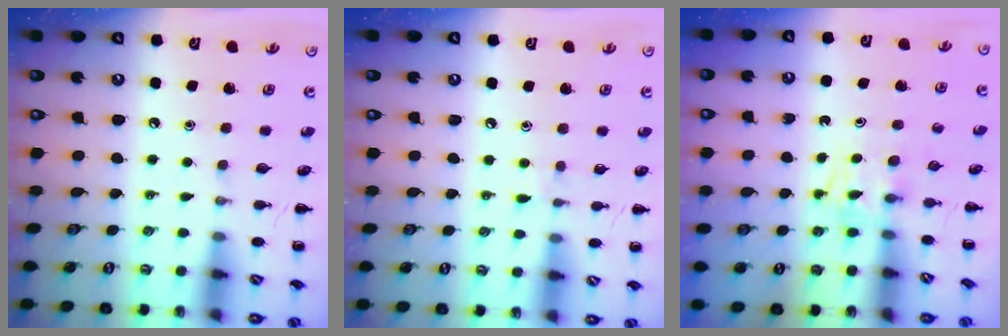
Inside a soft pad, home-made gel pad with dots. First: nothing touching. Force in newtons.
{"total": 3.7, "press": 3.4, "slide": 1.5}
{"total": 2.7, "press": 2.4, "slide": 1.1}